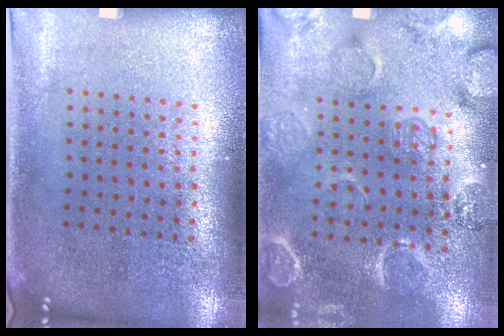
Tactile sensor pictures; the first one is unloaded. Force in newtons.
{"total": 2.3, "press": 2.1, "slide": 0.9}